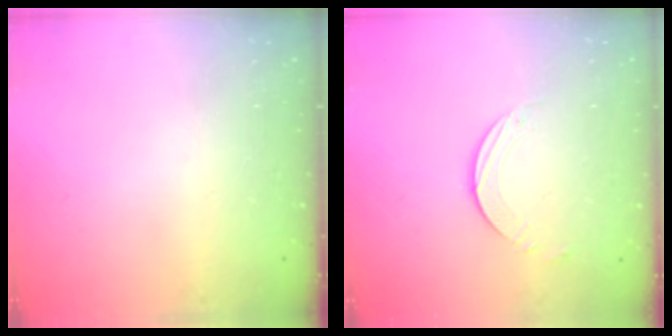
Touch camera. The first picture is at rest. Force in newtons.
{"total": 2.5, "press": 2.5, "slide": 0.2}